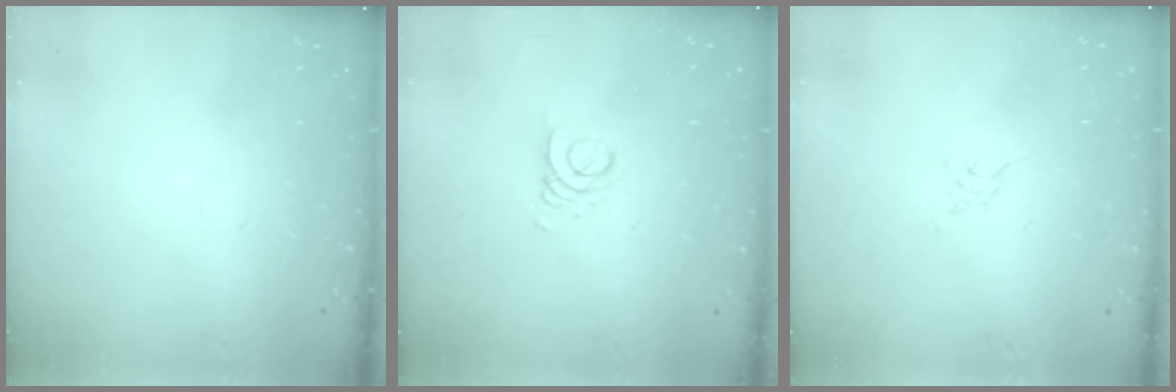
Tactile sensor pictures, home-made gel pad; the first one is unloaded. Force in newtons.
{"total": 2.7, "press": 2.7, "slide": 0.3}
{"total": 2.1, "press": 2.1, "slide": 0.5}